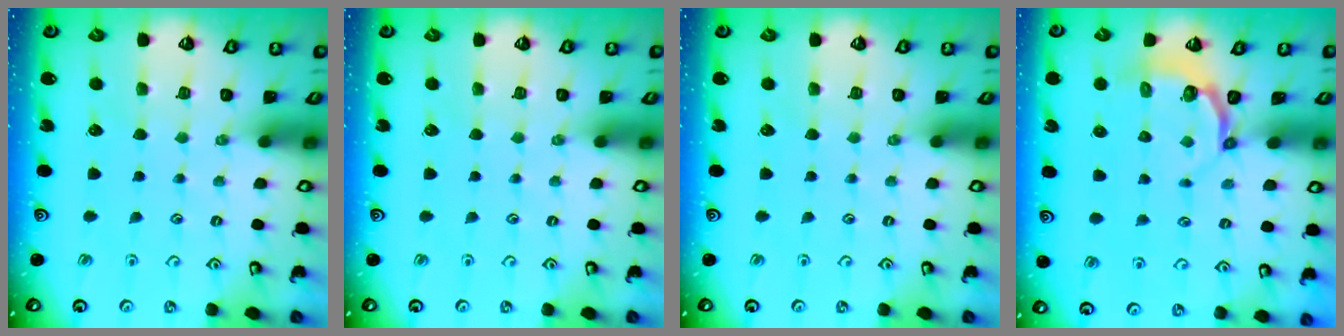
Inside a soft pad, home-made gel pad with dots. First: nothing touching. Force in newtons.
{"total": 0.0}
{"total": 0.0}
{"total": 3.9, "press": 2.8, "slide": 2.7}